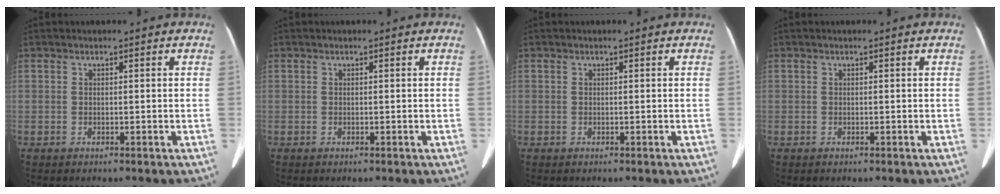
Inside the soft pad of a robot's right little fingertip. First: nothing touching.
{"total": 0.0}
{"total": 0.0}
{"total": 0.0}